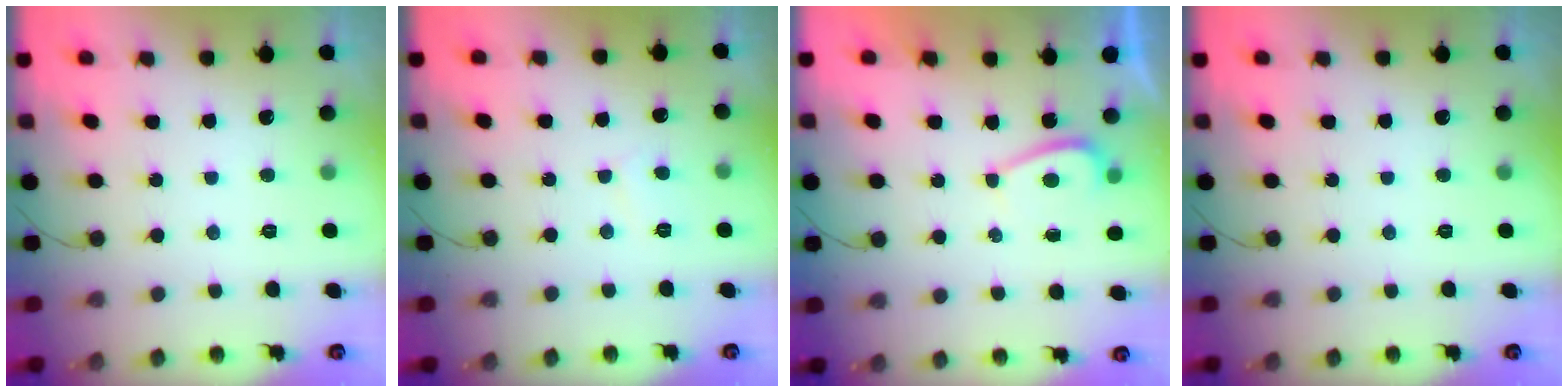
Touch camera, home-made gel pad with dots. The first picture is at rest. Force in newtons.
{"total": 2.9, "press": 2.9, "slide": 0.3}
{"total": 1.4, "press": 1.3, "slide": 0.5}
{"total": 0.0}